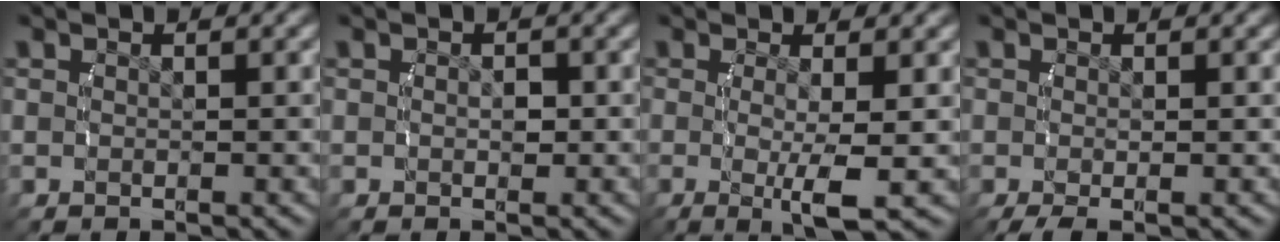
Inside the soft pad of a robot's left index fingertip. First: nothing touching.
{"total": 0.6, "force": [-0.1, 0.4, 0.5], "torque": [-0.007, -0.003, 0.002]}
{"total": 4.1, "force": [-1.0, 0.5, 4.0], "torque": [-0.073, -0.022, -0.008]}
{"total": 1.3, "force": [-0.9, 0.4, 0.9], "torque": [-0.017, -0.011, -0.010]}